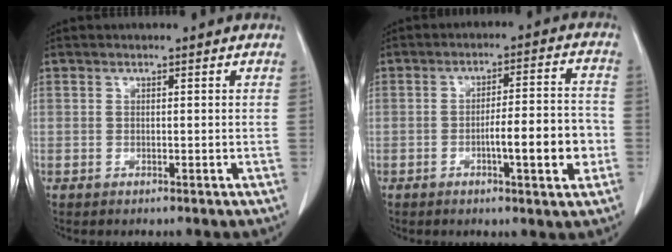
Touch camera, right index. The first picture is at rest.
{"total": 10.1, "force": [-2.8, 1.8, 9.5], "torque": [-0.143, 0.017, -0.037]}